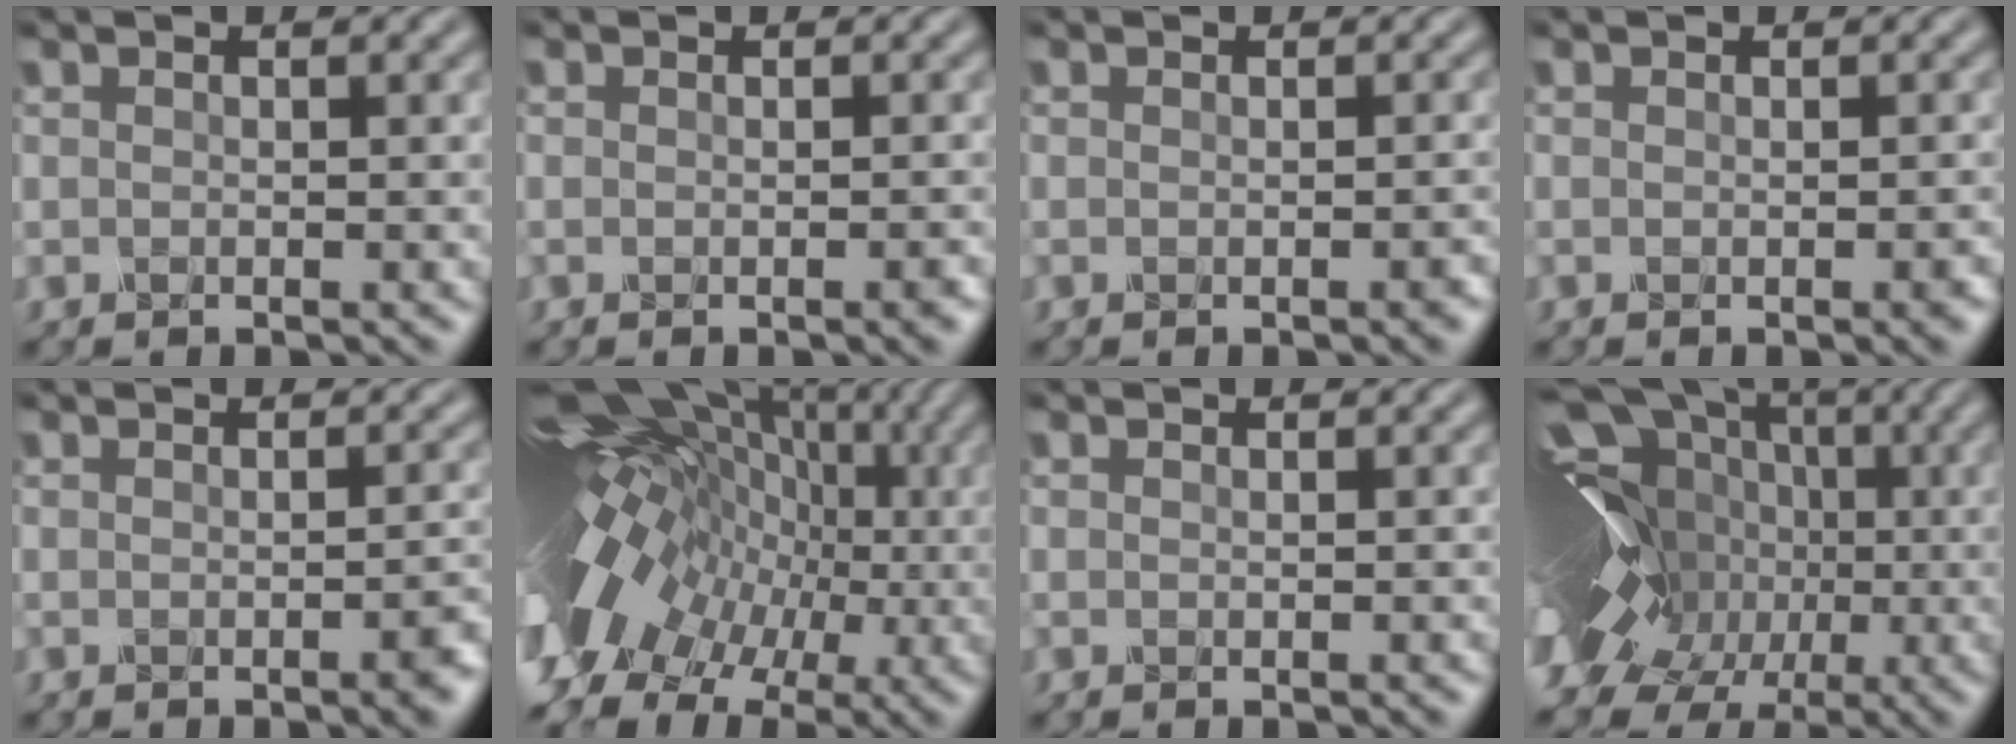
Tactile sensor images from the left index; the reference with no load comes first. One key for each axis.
{"total": 1.6, "fx": -0.6, "fy": 0.7, "fz": 1.3, "tx": -0.005, "ty": 0.005, "tz": -0.007}
{"total": 1.3, "fx": -0.6, "fy": 0.5, "fz": 1.1, "tx": -0.006, "ty": 0.001, "tz": -0.004}
{"total": 1.6, "fx": -0.5, "fy": 0.6, "fz": 1.4, "tx": -0.009, "ty": 0.001, "tz": -0.005}
{"total": 2.6, "fx": -1.1, "fy": 0.9, "fz": 2.3, "tx": -0.020, "ty": 0.001, "tz": -0.014}
{"total": 13.8, "fx": 0.1, "fy": 9.4, "fz": 10.2, "tx": -0.182, "ty": 0.023, "tz": 0.003}
{"total": 0.0}
{"total": 19.3, "fx": -0.8, "fy": 15.0, "fz": 12.1, "tx": -0.220, "ty": 0.031, "tz": -0.053}